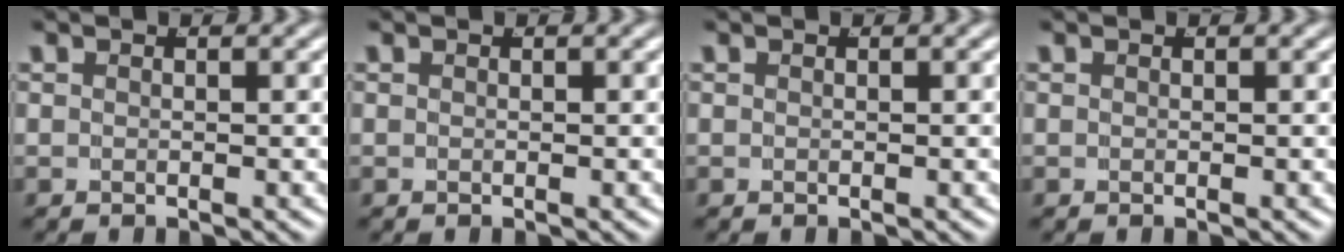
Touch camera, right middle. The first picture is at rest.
{"total": 0.0}
{"total": 0.0}
{"total": 0.0}